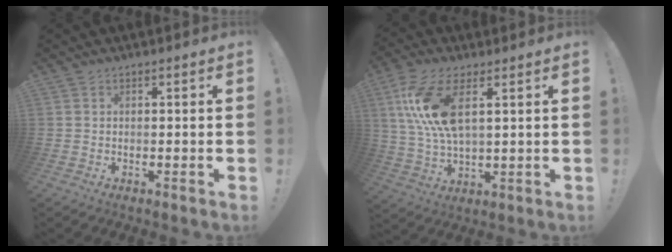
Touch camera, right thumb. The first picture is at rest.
{"total": 13.1, "force": [5.0, 5.4, 10.8], "torque": [-0.228, -0.021, 0.091]}